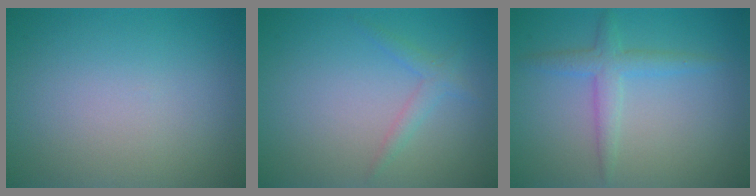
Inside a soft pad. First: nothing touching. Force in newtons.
{"total": 1.4, "press": 1.4, "slide": 0.1}
{"total": 2.5, "press": 2.5, "slide": 0.1}